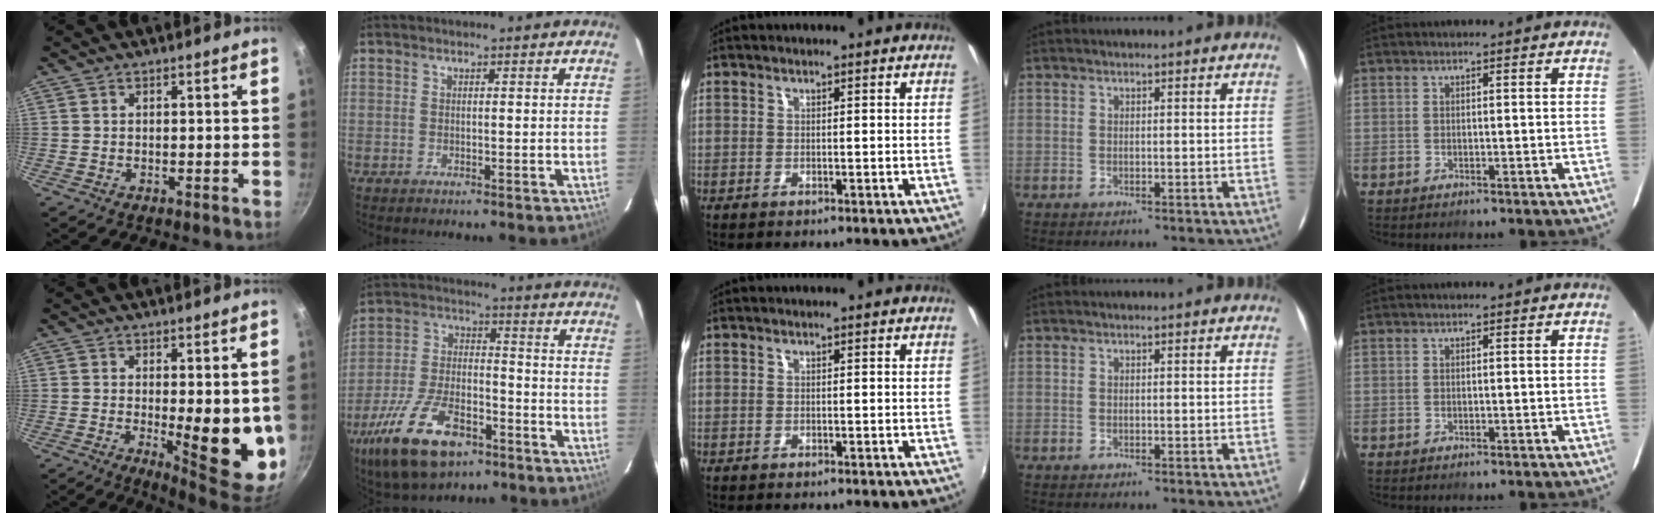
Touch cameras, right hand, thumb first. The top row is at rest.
{"thumb": {"total": 11.8, "force": [-0.7, 3.8, 11.2], "torque": [-0.128, -0.021, 0.002]}, "index": {"total": 18.8, "force": [-11.2, 8.7, 12.3], "torque": [-0.259, -0.023, -0.193]}}